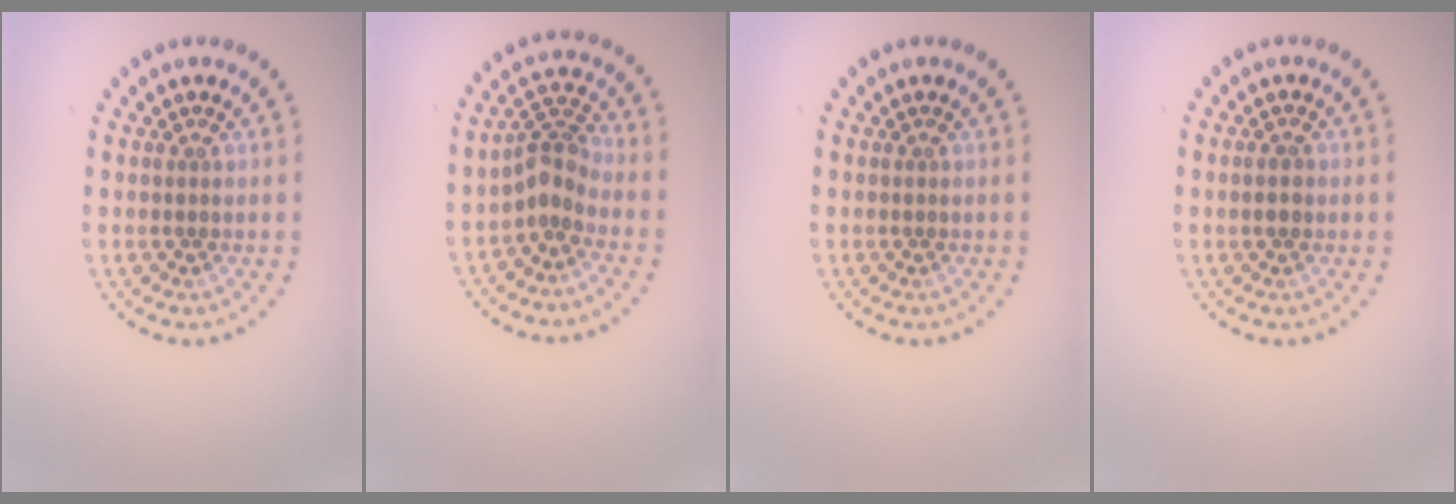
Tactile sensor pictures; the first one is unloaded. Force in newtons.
{"total": 2.7, "press": 2.1, "slide": 1.7}
{"total": 0.0}
{"total": 1.2, "press": 1.2, "slide": 0.2}